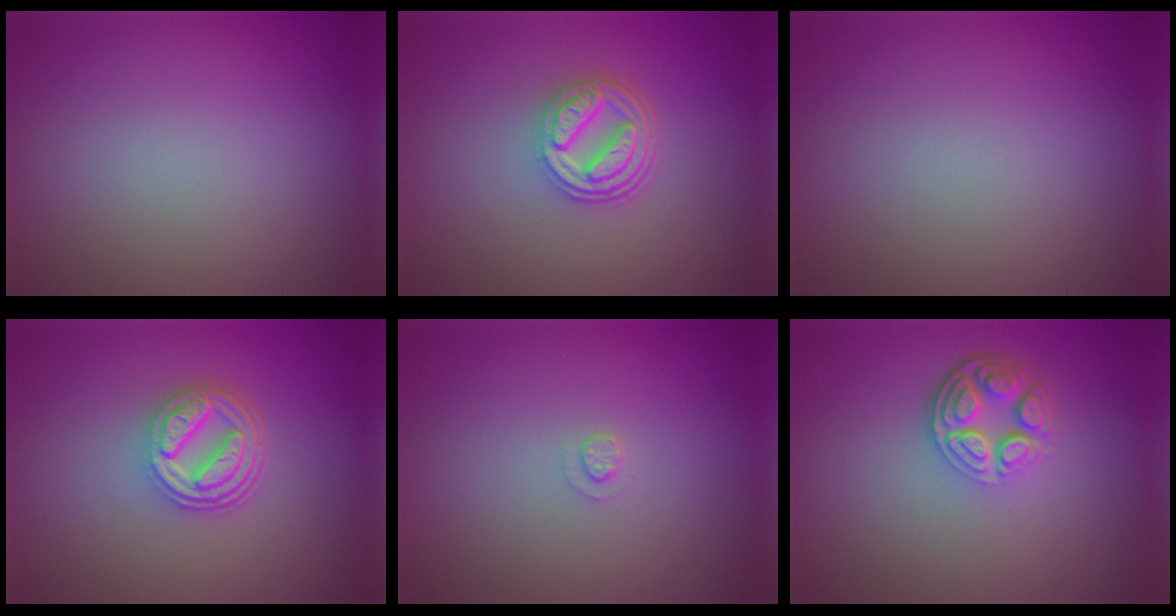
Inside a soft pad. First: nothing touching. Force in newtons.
{"total": 4.8, "press": 3.7, "slide": 3.1}
{"total": 0.0}
{"total": 4.8, "press": 3.7, "slide": 3.1}
{"total": 0.9, "press": 0.9, "slide": 0.2}
{"total": 4.5, "press": 3.4, "slide": 2.9}